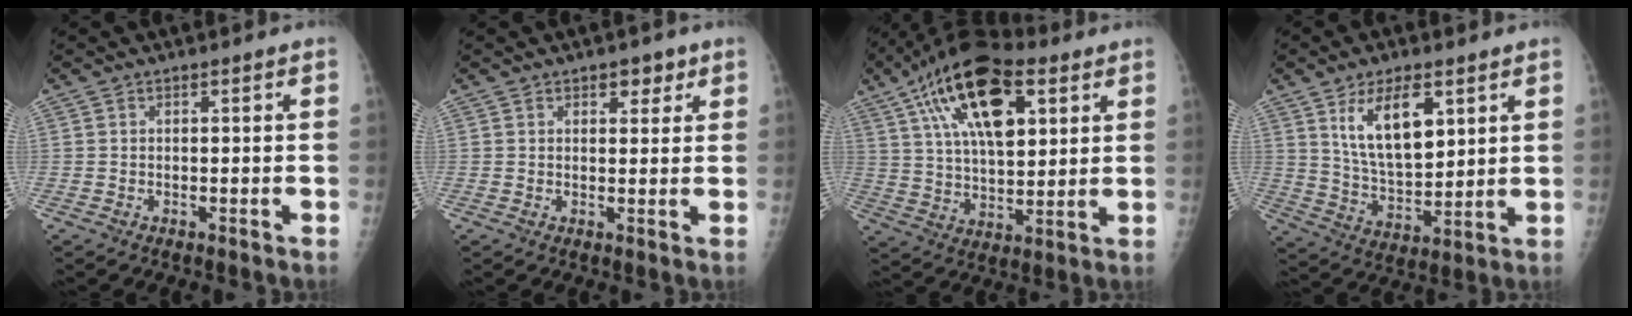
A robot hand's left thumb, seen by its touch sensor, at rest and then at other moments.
{"total": 3.2, "force": [1.9, 1.9, 1.8], "torque": [-0.001, -0.008, 0.024]}
{"total": 20.0, "force": [8.7, 9.5, 15.3], "torque": [-0.248, -0.011, 0.150]}
{"total": 12.8, "force": [5.6, 6.1, 9.7], "torque": [-0.144, -0.033, 0.115]}